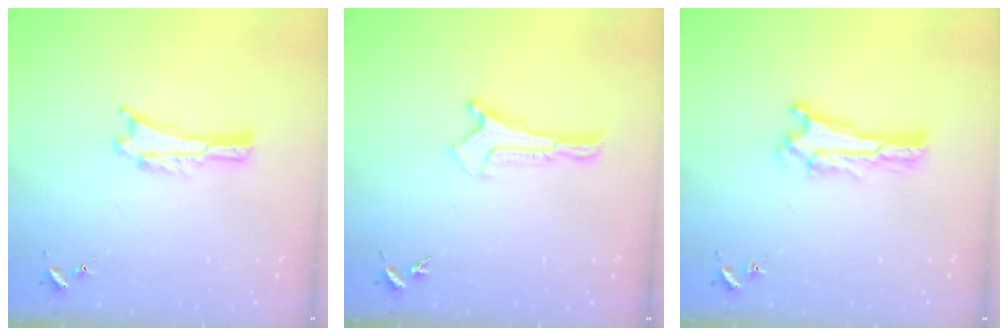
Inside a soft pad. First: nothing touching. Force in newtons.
{"total": 0.0}
{"total": 0.7, "press": 0.6, "slide": 0.2}